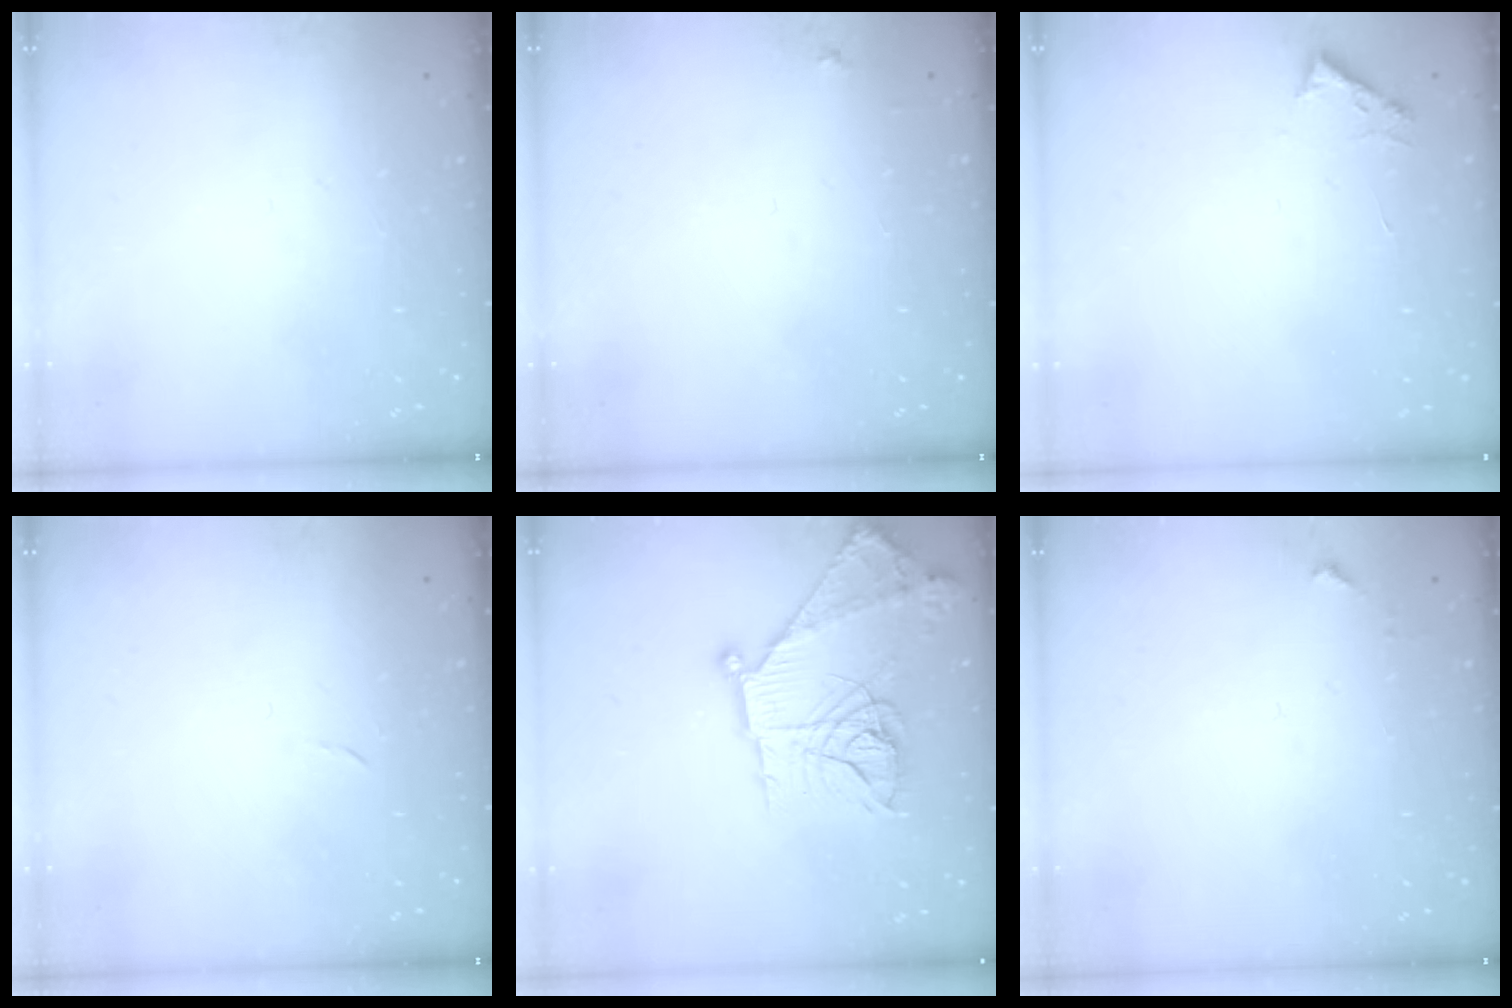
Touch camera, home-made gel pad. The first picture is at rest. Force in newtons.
{"total": 4.1, "press": 4.1, "slide": 0.6}
{"total": 2.7, "press": 2.7, "slide": 0.3}
{"total": 2.3, "press": 2.3, "slide": 0.4}
{"total": 22.2, "press": 22.1, "slide": 2.3}
{"total": 3.4, "press": 3.4, "slide": 0.4}